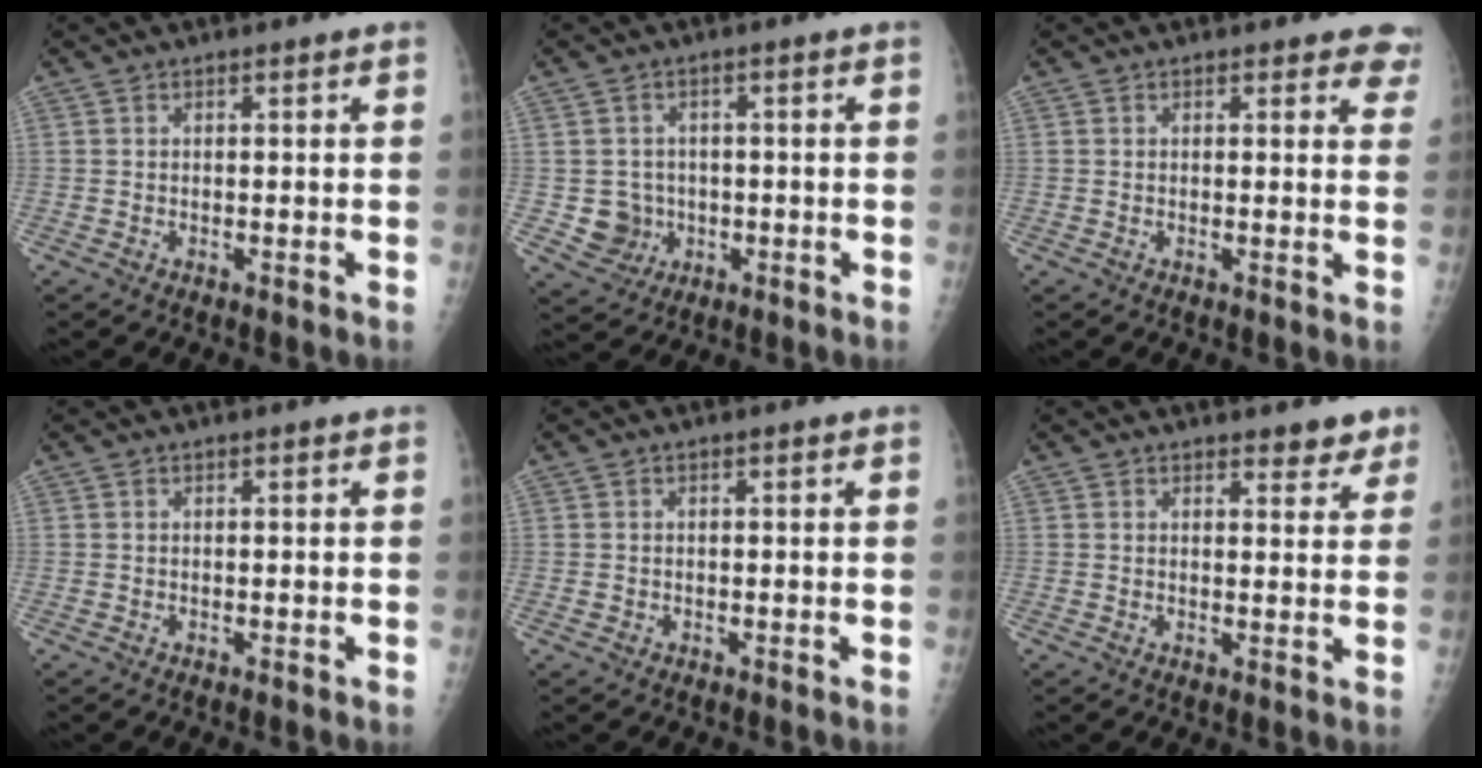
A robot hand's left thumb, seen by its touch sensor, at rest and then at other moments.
{"total": 5.4, "force": [-0.6, 5.3, 1.1], "torque": [0.008, 0.008, -0.003]}
{"total": 4.4, "force": [3.8, 2.0, 1.0], "torque": [0.028, -0.018, 0.021]}
{"total": 0.0}
{"total": 0.7, "force": [-0.1, 0.7, 0.2], "torque": [0.000, 0.002, -0.001]}
{"total": 3.8, "force": [3.1, 1.7, 1.3], "torque": [0.012, -0.018, 0.035]}